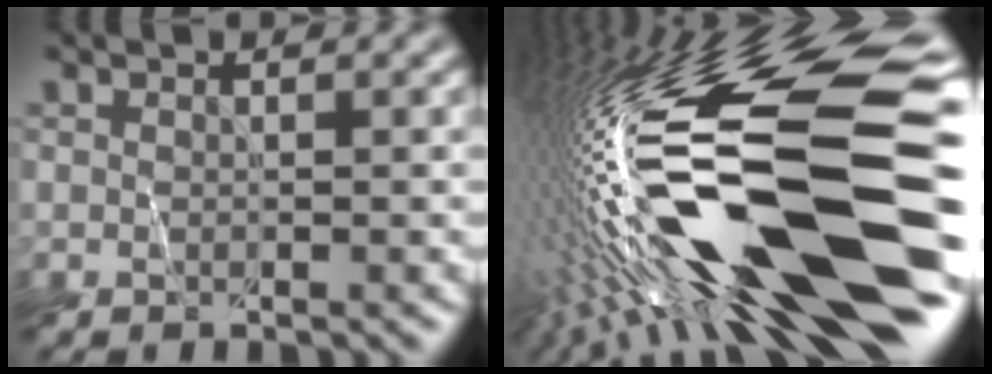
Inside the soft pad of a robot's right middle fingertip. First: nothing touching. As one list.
[{"total": 20.0, "force": [-4.5, 4.3, 19.0], "torque": [-0.343, 0.000, -0.082]}]